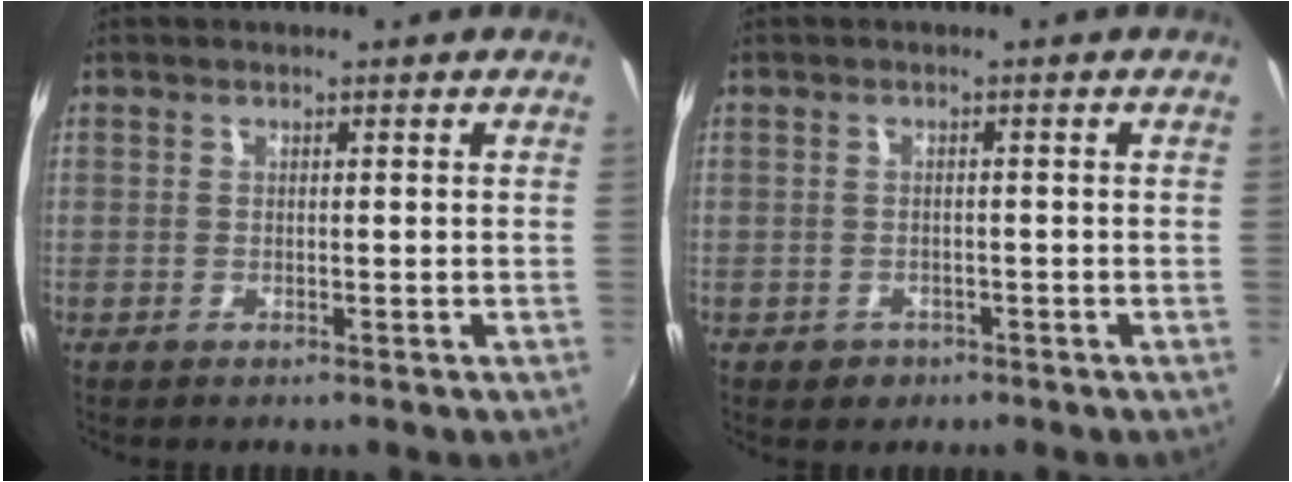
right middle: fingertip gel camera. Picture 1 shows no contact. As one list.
[{"total": 2.2, "force": [-1.1, 1.8, 0.6], "torque": [-0.015, -0.003, -0.014]}]